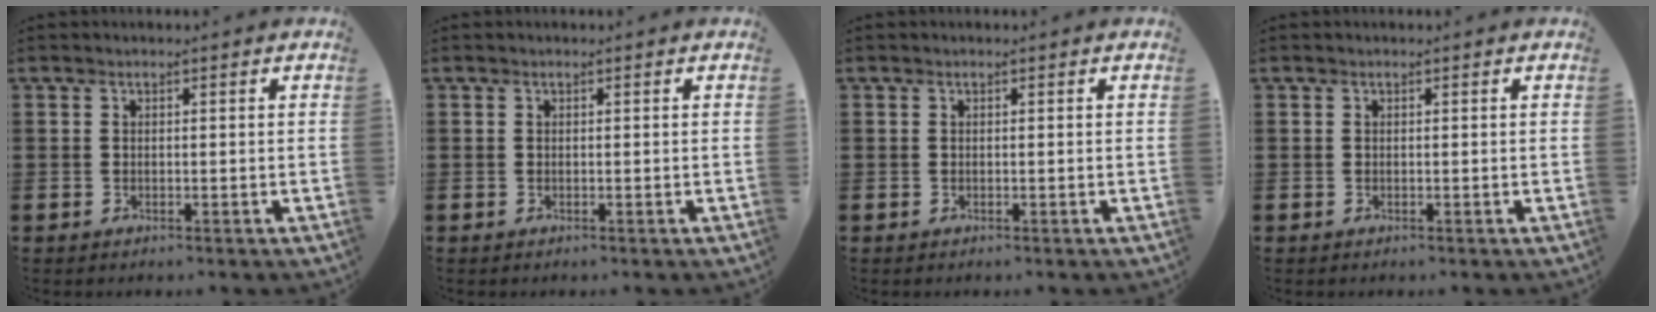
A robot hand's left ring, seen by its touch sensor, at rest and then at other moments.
{"total": 0.0}
{"total": 0.0}
{"total": 0.0}